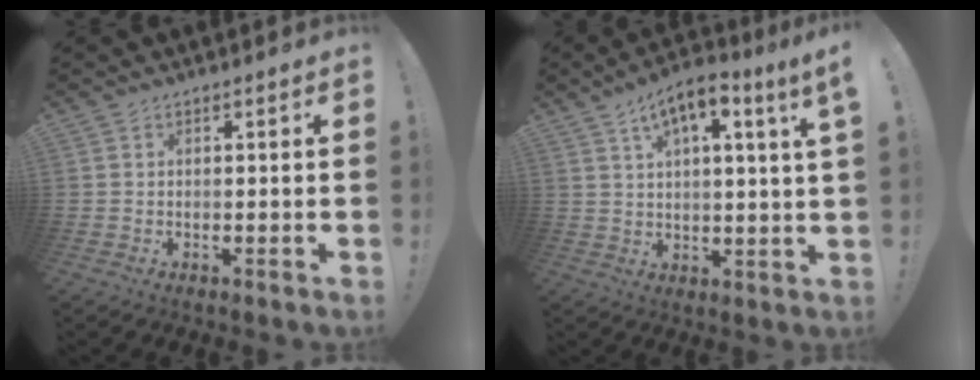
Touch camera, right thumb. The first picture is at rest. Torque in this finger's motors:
{"motor_torque": [0.17, 0.47, 0.15, 0.24, 0.10]}